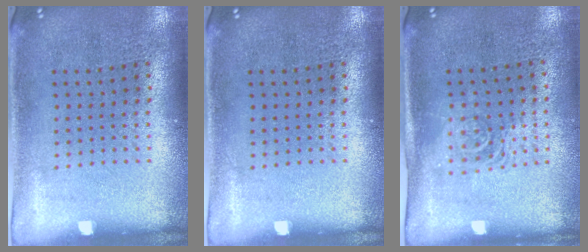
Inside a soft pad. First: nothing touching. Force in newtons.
{"total": 0.0}
{"total": 1.6, "press": 1.3, "slide": 0.9}